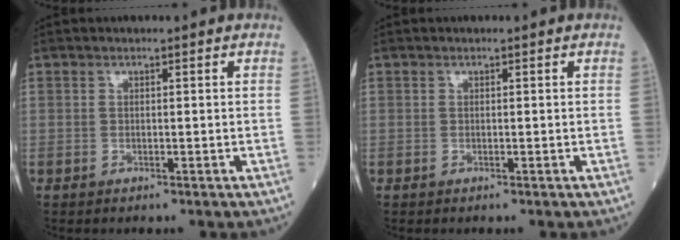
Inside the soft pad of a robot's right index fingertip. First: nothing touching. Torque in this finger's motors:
{"motor_torque": [0.00, 0.00, -0.01, -0.01]}